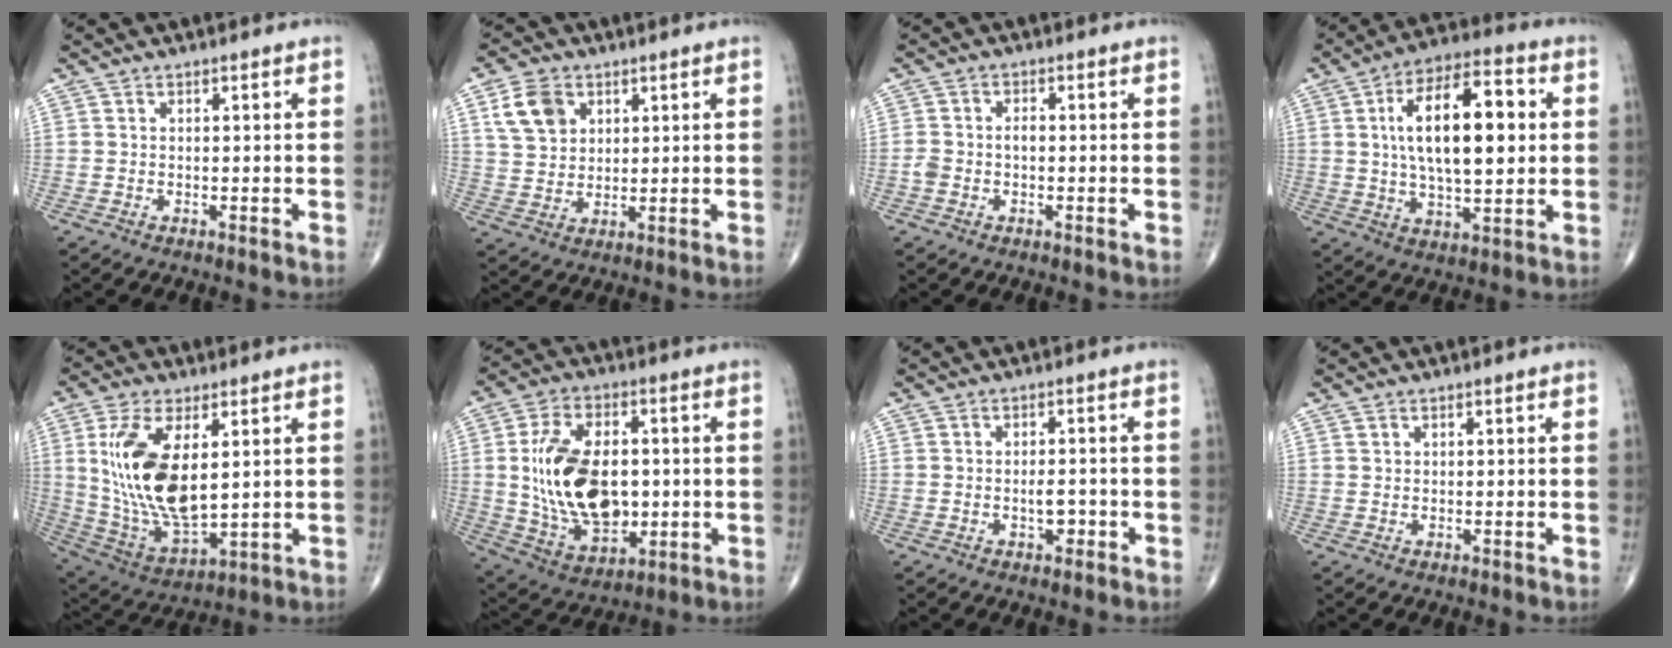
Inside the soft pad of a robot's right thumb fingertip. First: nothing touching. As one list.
[{"total": 8.0, "force": [3.4, 5.9, 4.2], "torque": [-0.059, -0.008, 0.068]}, {"total": 2.8, "force": [-0.6, 1.8, 2.0], "torque": [-0.045, 0.013, -0.012]}, {"total": 18.7, "force": [3.0, 8.2, 16.5], "torque": [-0.260, 0.010, 0.046]}, {"total": 17.8, "force": [3.6, 8.4, 15.3], "torque": [-0.300, -0.025, 0.084]}, {"total": 19.0, "force": [0.5, 11.6, 15.0], "torque": [-0.249, -0.007, 0.023]}, {"total": 2.7, "force": [-0.9, 1.5, 2.1], "torque": [-0.025, 0.008, -0.013]}, {"total": 0.5, "force": [0.4, 0.4, 0.1], "torque": [0.001, -0.002, 0.006]}]